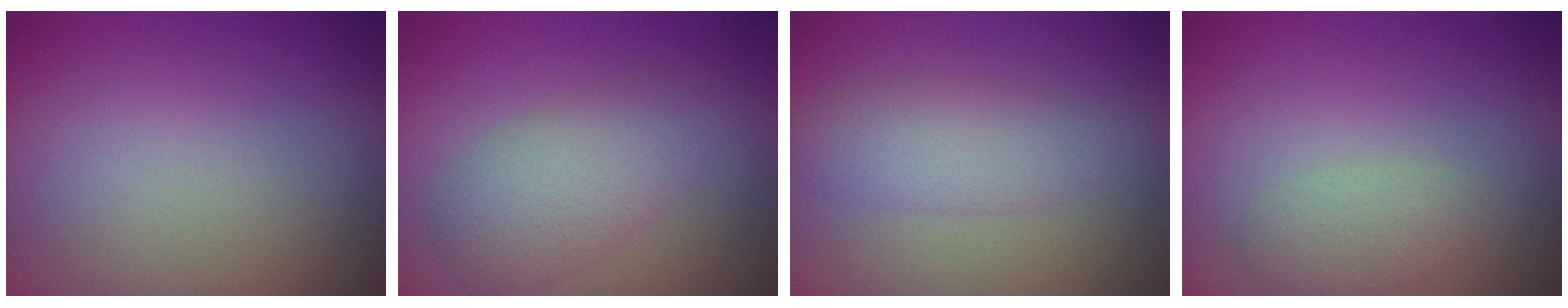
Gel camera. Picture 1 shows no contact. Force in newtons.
{"total": 4.5, "press": 4.5, "slide": 0.1}
{"total": 3.2, "press": 3.2, "slide": 0.1}
{"total": 1.7, "press": 1.7, "slide": 0.1}